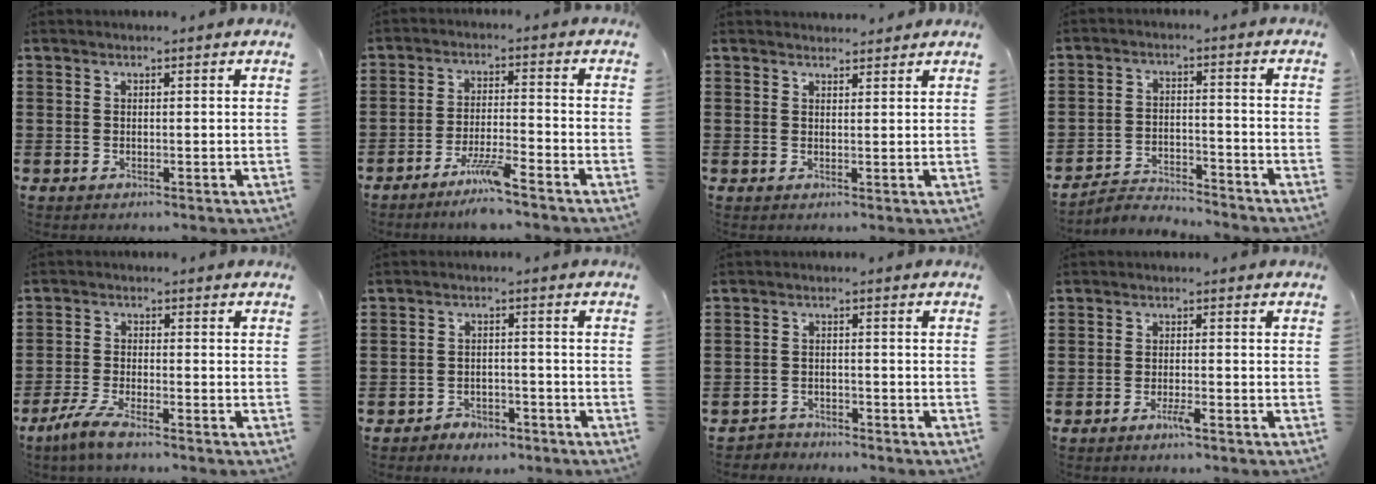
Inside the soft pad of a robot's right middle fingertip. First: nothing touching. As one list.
[{"total": 5.5, "force": [-4.4, 0.0, 3.3], "torque": [-0.068, -0.010, -0.084]}, {"total": 1.7, "force": [1.6, 0.3, 0.0], "torque": [0.003, 0.000, 0.030]}, {"total": 3.6, "force": [-3.6, 0.4, 0.4], "torque": [-0.014, 0.006, -0.077]}, {"total": 4.3, "force": [-3.4, 0.2, 2.5], "torque": [-0.071, -0.014, -0.071]}, {"total": 2.8, "force": [-2.6, 0.9, 0.2], "torque": [-0.010, 0.001, -0.055]}, {"total": 2.5, "force": [-2.5, 0.5, -0.2], "torque": [-0.005, -0.001, -0.054]}, {"total": 2.4, "force": [-1.5, 0.2, 1.8], "torque": [-0.038, -0.004, -0.029]}]